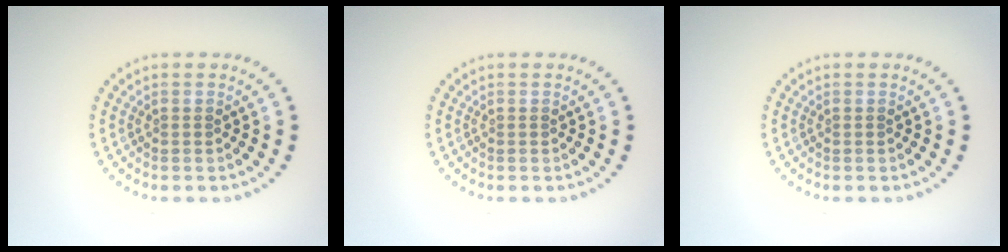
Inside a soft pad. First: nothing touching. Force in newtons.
{"total": 0.0}
{"total": 0.0}